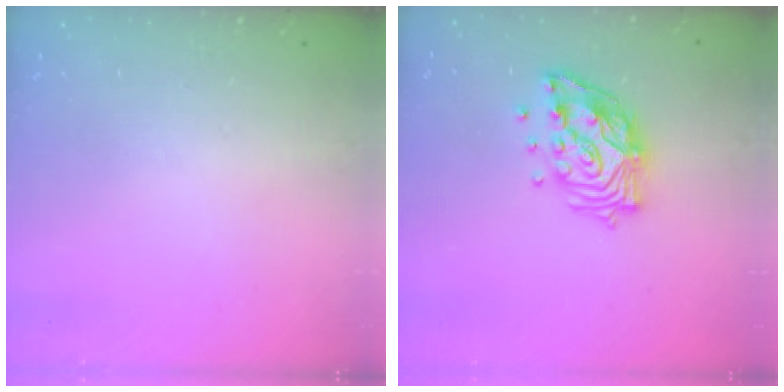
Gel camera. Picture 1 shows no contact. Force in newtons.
{"total": 14.5, "press": 14.4, "slide": 1.6}